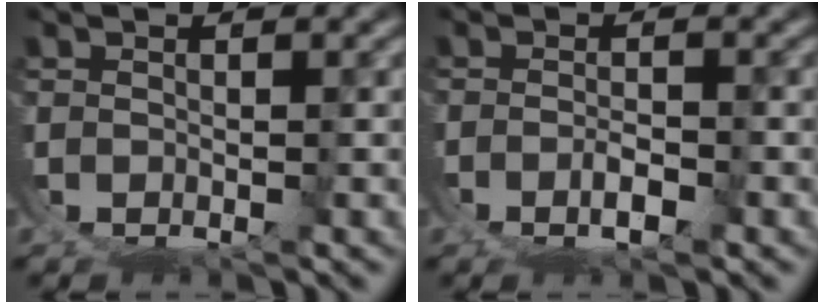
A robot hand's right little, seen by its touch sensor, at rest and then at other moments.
{"total": 2.1, "force": [-1.0, -0.4, 1.8], "torque": [-0.022, -0.003, -0.017]}